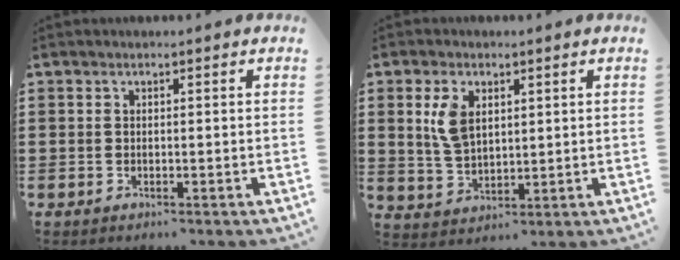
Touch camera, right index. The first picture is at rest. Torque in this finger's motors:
{"motor_torque": [1.20, 0.78, 0.40, 0.13]}